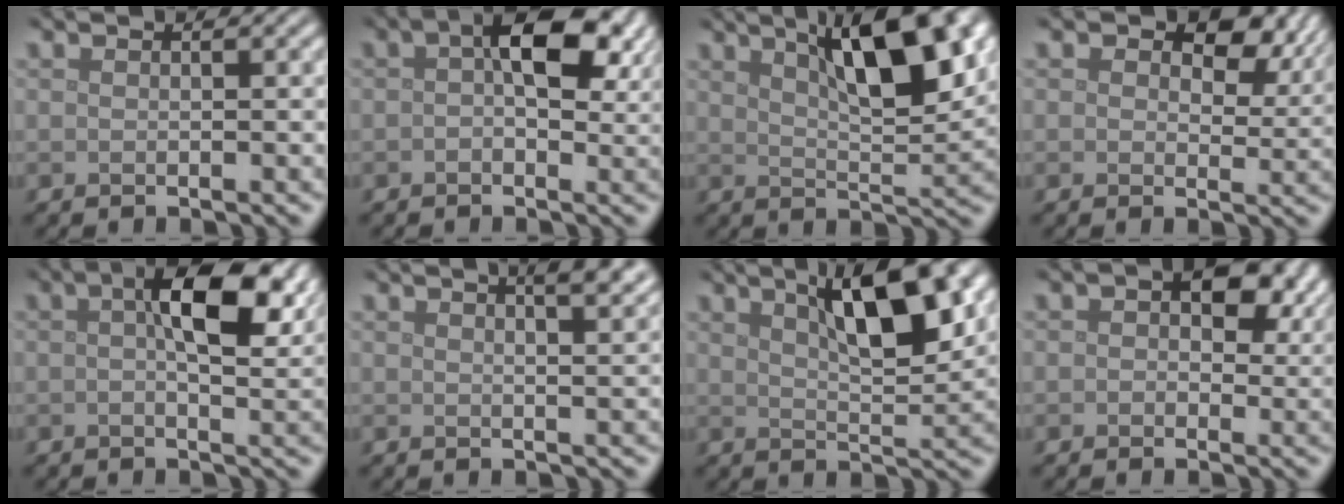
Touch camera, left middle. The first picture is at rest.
{"total": 7.4, "force": [1.9, 3.8, 6.0], "torque": [-0.082, 0.013, 0.018]}
{"total": 9.1, "force": [4.4, 2.6, 7.5], "torque": [-0.105, 0.015, 0.070]}
{"total": 5.8, "force": [2.7, 3.5, 3.8], "torque": [-0.051, -0.008, 0.027]}
{"total": 8.1, "force": [2.3, 3.4, 7.0], "torque": [-0.105, 0.010, 0.028]}
{"total": 5.5, "force": [3.4, 2.1, 3.8], "torque": [-0.017, 0.034, 0.015]}
{"total": 8.1, "force": [3.8, 2.4, 6.8], "torque": [-0.097, 0.013, 0.061]}
{"total": 5.8, "force": [1.9, 3.6, 4.1], "torque": [-0.049, 0.000, 0.017]}